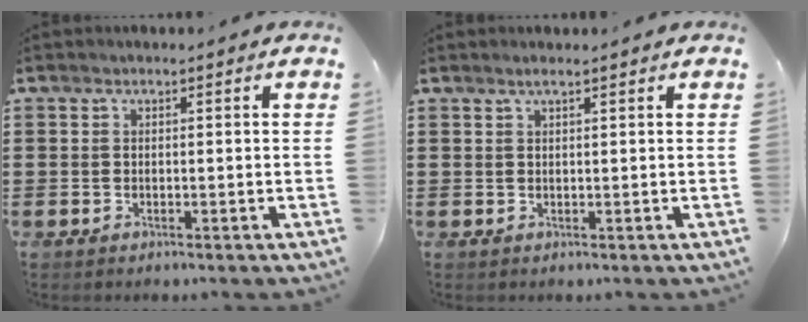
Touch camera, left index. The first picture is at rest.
{"total": 1.1, "force": [0.8, 0.0, 0.7], "torque": [-0.015, 0.001, 0.015]}